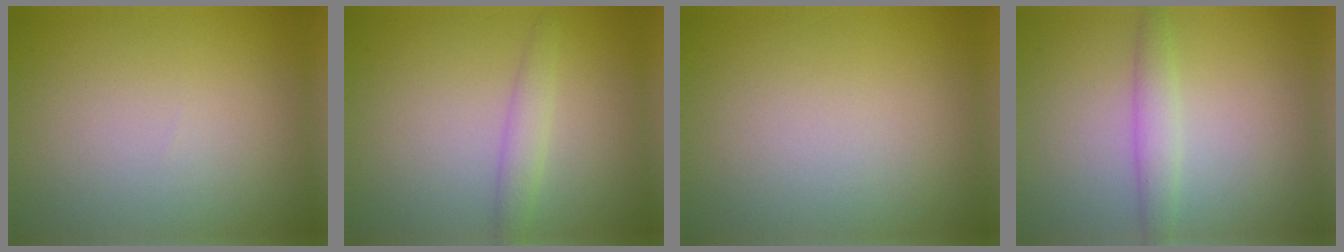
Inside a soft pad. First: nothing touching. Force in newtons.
{"total": 1.8, "press": 1.8, "slide": 0.1}
{"total": 0.0}
{"total": 2.2, "press": 2.2, "slide": 0.1}